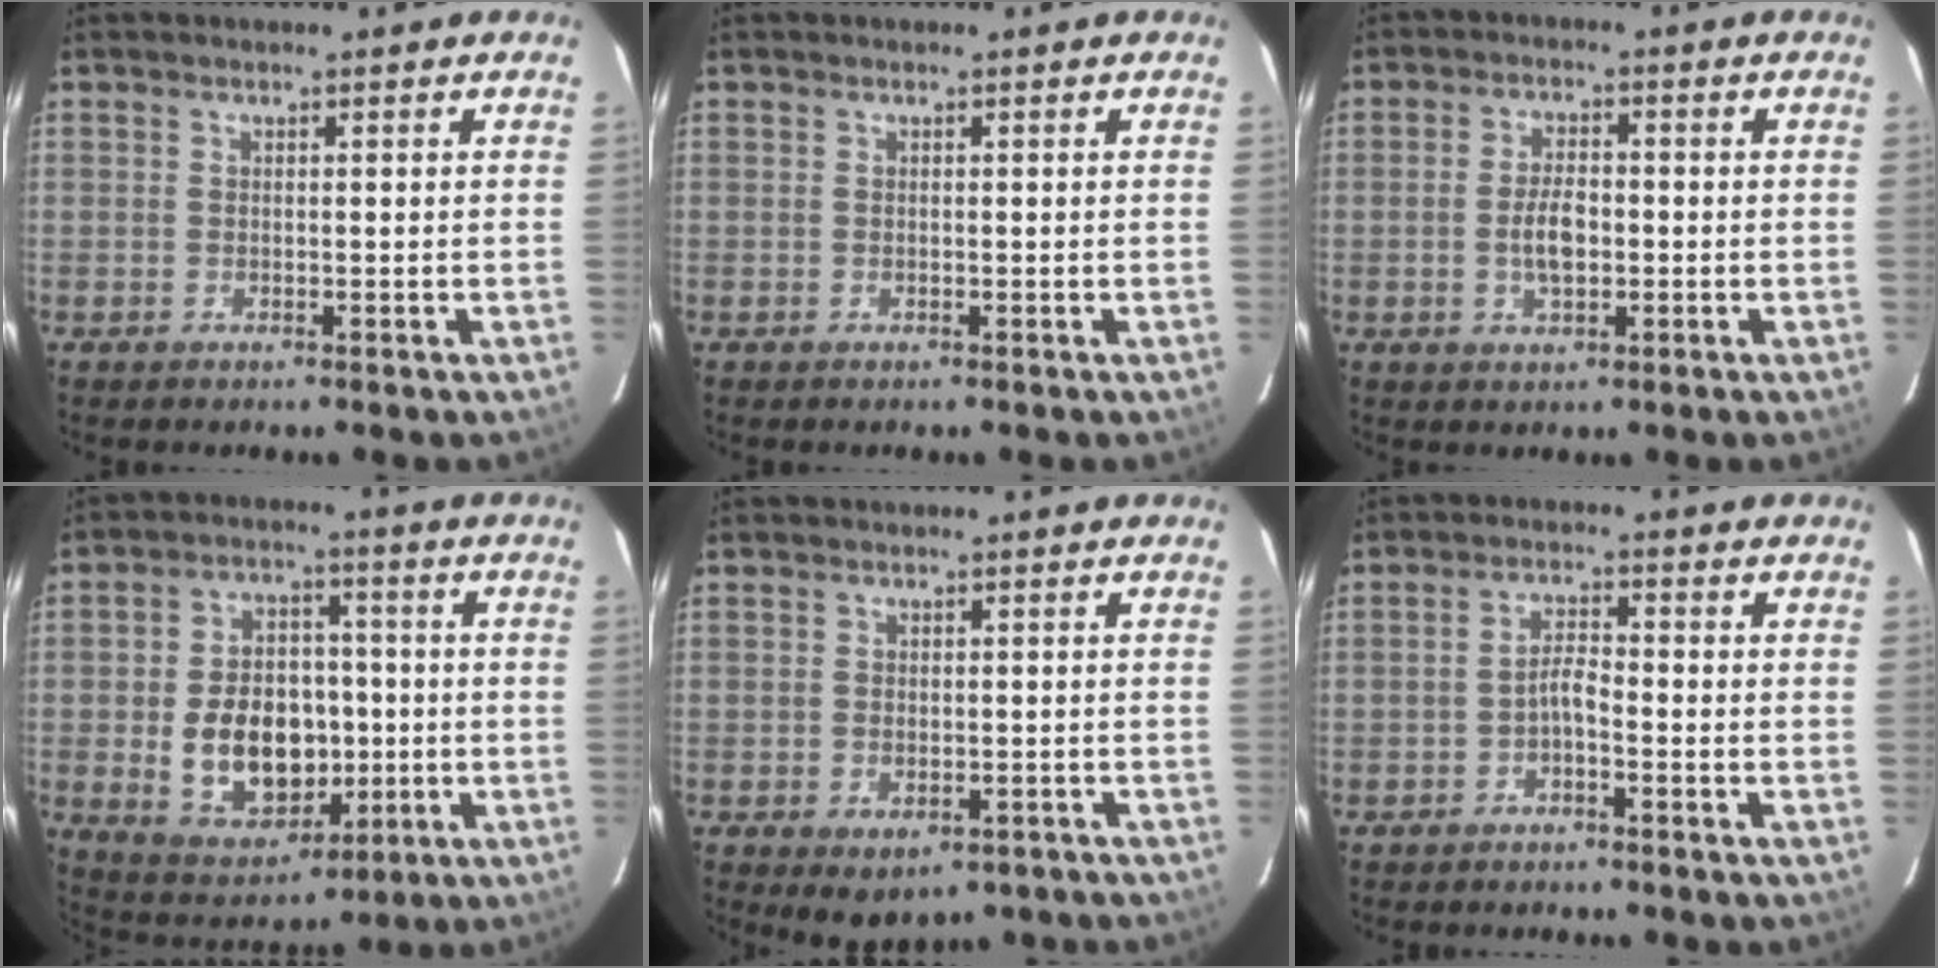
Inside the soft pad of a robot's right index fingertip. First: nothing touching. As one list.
[{"total": 0.0}, {"total": 5.2, "force": [-0.9, 2.7, 4.4], "torque": [-0.084, 0.003, -0.012]}, {"total": 14.0, "force": [-2.1, 10.1, 9.5], "torque": [-0.197, 0.012, -0.008]}, {"total": 6.3, "force": [-3.6, 3.8, 3.4], "torque": [-0.059, -0.010, -0.035]}, {"total": 2.5, "force": [-1.7, 0.4, 1.7], "torque": [-0.037, 0.010, -0.031]}]